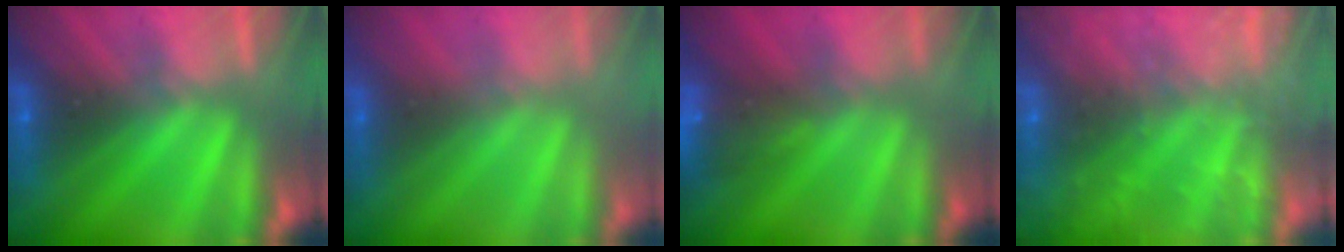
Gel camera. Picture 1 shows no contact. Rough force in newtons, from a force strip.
{"total": 2.9}
{"total": 6.6}
{"total": 6.9}